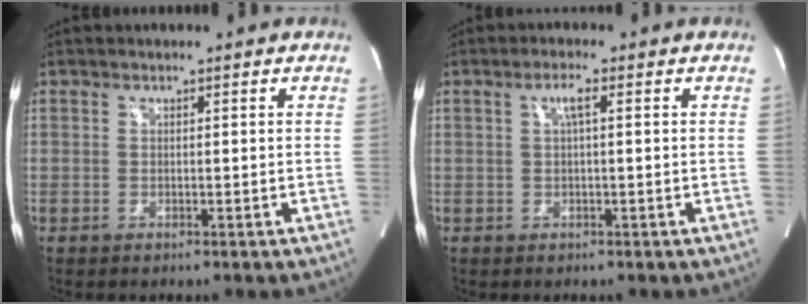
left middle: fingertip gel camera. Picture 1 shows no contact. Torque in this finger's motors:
{"motor_torque": [0.87, 0.08, 0.40, 0.12]}